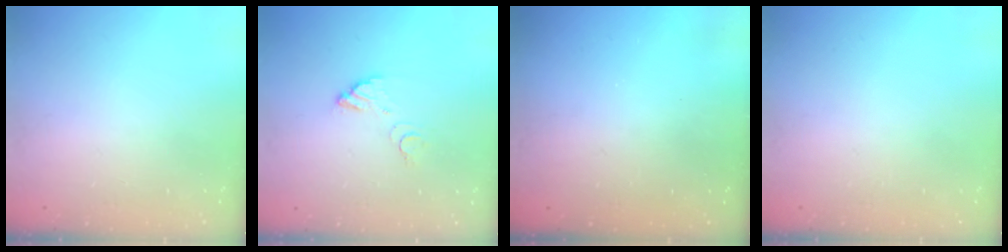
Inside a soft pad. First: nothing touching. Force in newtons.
{"total": 4.1, "press": 4.1, "slide": 0.2}
{"total": 3.2, "press": 3.2, "slide": 0.1}
{"total": 0.0}